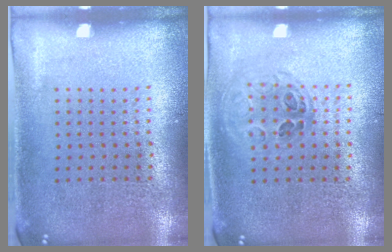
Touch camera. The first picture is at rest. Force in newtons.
{"total": 1.0, "press": 0.9, "slide": 0.4}